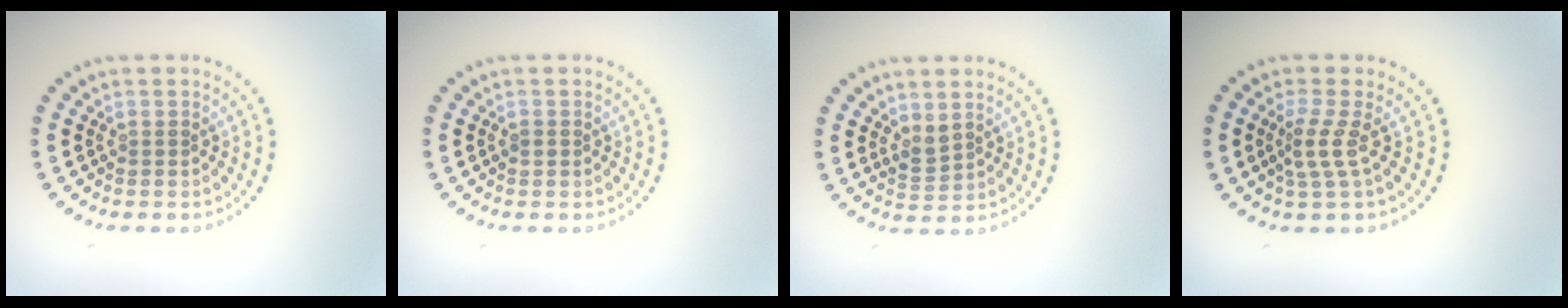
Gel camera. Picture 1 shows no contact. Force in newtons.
{"total": 0.7, "press": 0.7, "slide": 0.1}
{"total": 1.4, "press": 1.2, "slide": 0.7}
{"total": 2.3, "press": 1.6, "slide": 1.7}